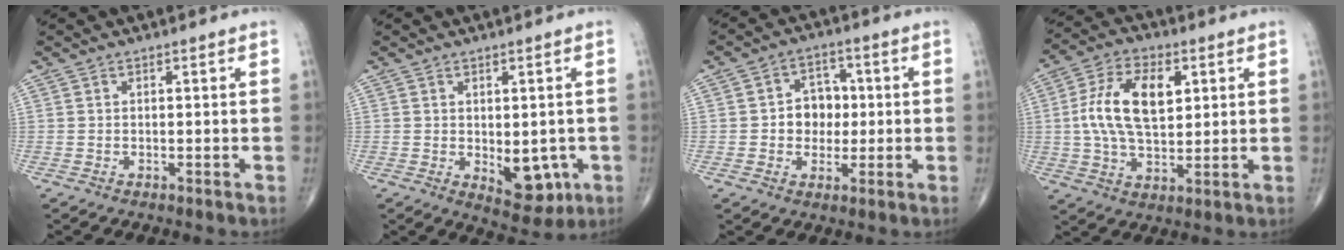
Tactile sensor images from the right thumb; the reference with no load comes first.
{"total": 7.5, "force": [-1.5, 4.2, 6.1], "torque": [-0.048, -0.008, -0.005]}
{"total": 7.0, "force": [0.0, 5.9, 3.9], "torque": [-0.018, 0.013, -0.006]}
{"total": 13.7, "force": [2.5, 7.6, 11.1], "torque": [-0.198, 0.005, 0.045]}